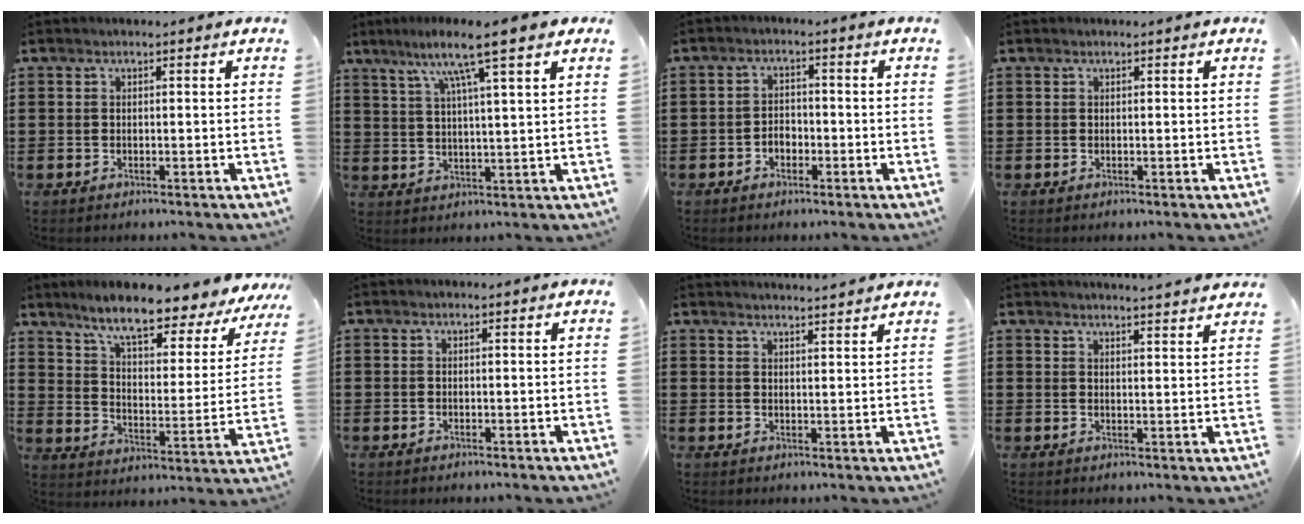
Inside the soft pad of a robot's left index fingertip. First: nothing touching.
{"total": 8.8, "force": [6.0, 0.0, 6.4], "torque": [-0.133, -0.015, 0.098]}
{"total": 2.2, "force": [-1.3, 1.4, 0.9], "torque": [-0.022, 0.005, -0.029]}
{"total": 0.0}
{"total": 8.8, "force": [7.5, 0.6, 4.6], "torque": [-0.103, -0.051, 0.119]}
{"total": 0.0}
{"total": 2.5, "force": [2.5, -0.5, 0.1], "torque": [-0.008, -0.010, 0.047]}
{"total": 3.0, "force": [2.9, -0.7, 0.2], "torque": [-0.011, -0.014, 0.053]}